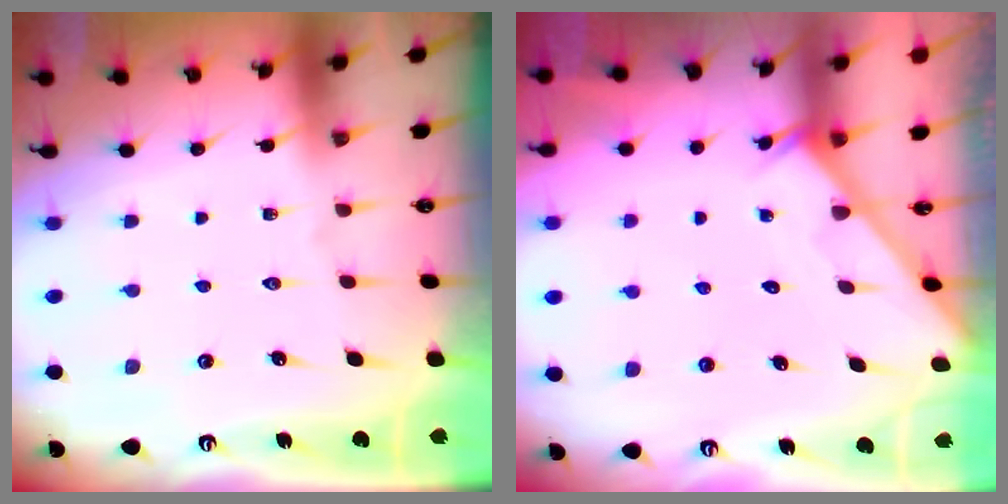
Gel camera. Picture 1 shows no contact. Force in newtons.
{"total": 2.0, "press": 2.0, "slide": 0.1}